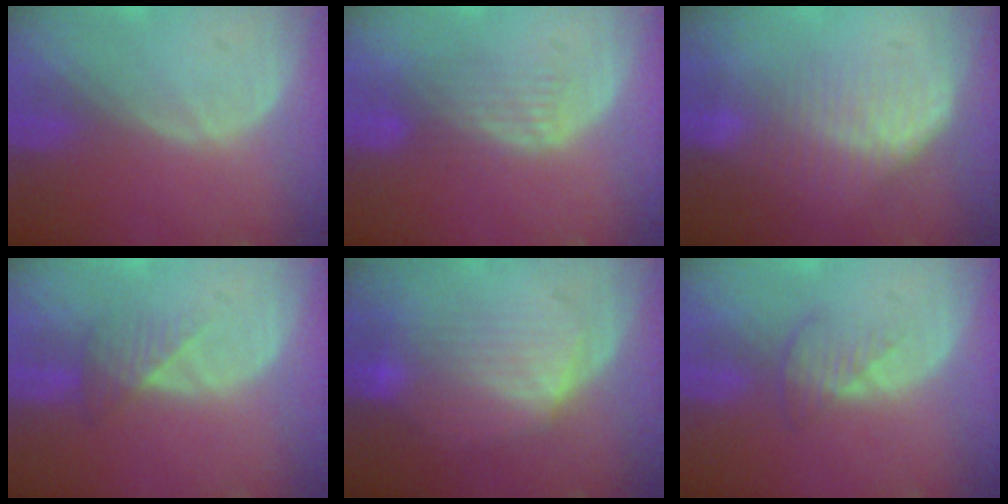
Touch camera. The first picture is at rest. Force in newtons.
{"total": 4.4, "press": 3.7, "slide": 2.4}
{"total": 7.4, "press": 6.4, "slide": 3.8}
{"total": 3.4, "press": 3.0, "slide": 1.7}
{"total": 7.5, "press": 7.3, "slide": 1.7}
{"total": 3.0, "press": 2.8, "slide": 1.1}